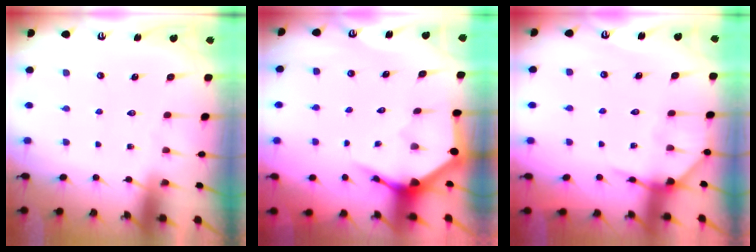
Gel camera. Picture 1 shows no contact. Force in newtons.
{"total": 3.6, "press": 3.6, "slide": 0.5}
{"total": 7.1, "press": 7.0, "slide": 0.5}